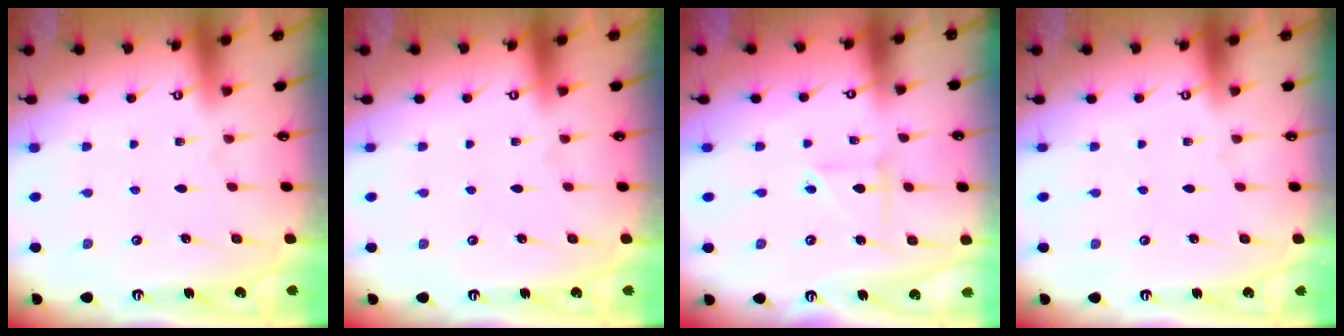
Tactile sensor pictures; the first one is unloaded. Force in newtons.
{"total": 0.0}
{"total": 3.5, "press": 3.5, "slide": 0.3}
{"total": 0.0}